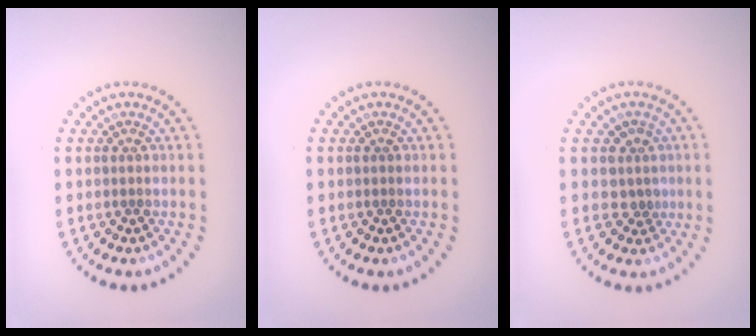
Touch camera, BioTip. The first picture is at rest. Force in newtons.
{"total": 0.0}
{"total": 1.9, "press": 1.5, "slide": 1.1}